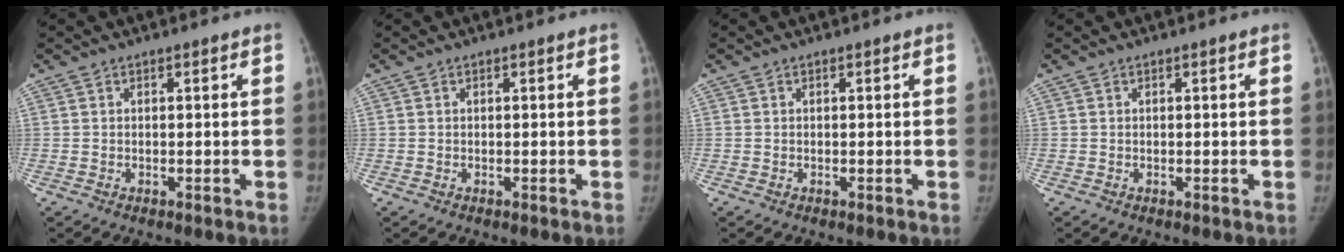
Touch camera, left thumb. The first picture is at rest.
{"total": 0.0}
{"total": 0.0}
{"total": 0.0}